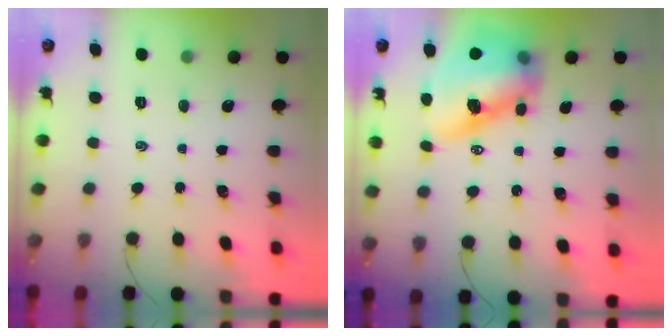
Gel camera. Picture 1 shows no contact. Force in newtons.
{"total": 15.0, "press": 14.3, "slide": 4.4}